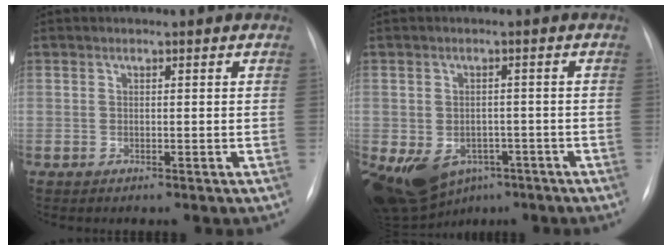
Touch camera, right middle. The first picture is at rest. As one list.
[{"total": 12.2, "force": [-6.2, 8.6, 6.0], "torque": [-0.125, 0.004, -0.084]}]